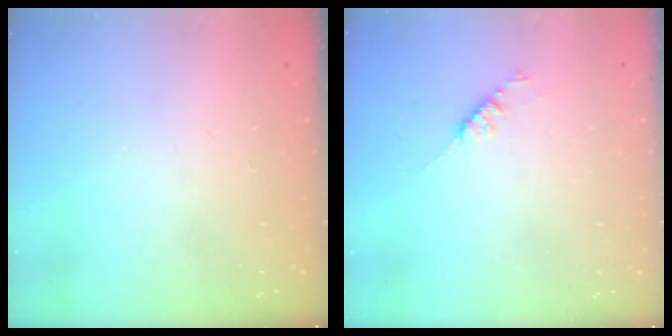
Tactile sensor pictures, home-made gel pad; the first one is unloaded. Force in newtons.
{"total": 3.5, "press": 3.4, "slide": 0.6}